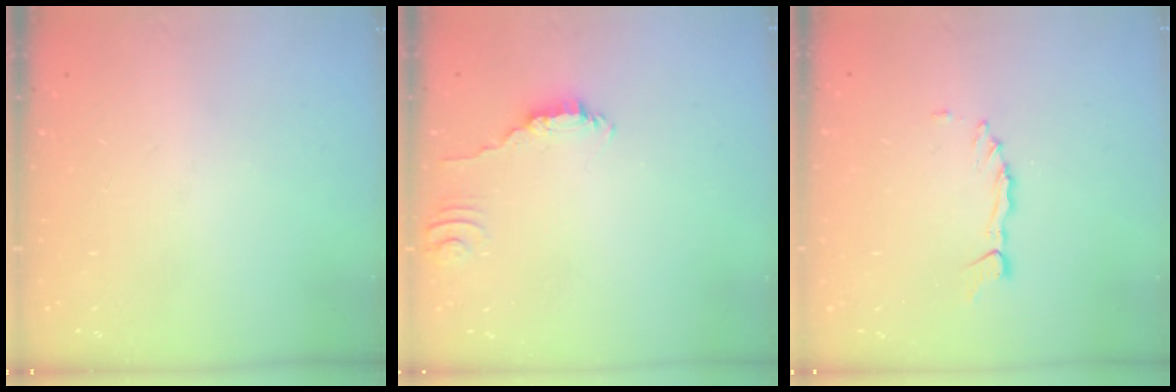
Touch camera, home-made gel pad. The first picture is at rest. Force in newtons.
{"total": 2.6, "press": 2.6, "slide": 0.4}
{"total": 1.4, "press": 1.4, "slide": 0.3}